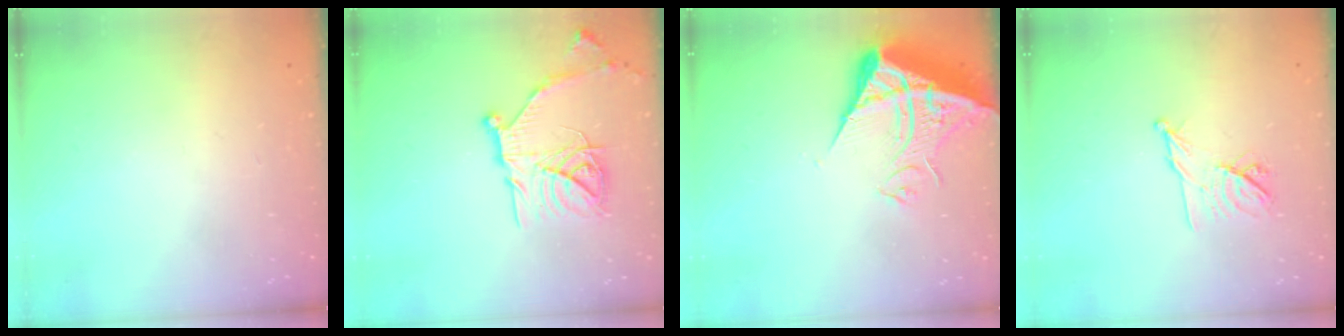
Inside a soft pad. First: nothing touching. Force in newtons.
{"total": 19.5, "press": 19.4, "slide": 1.7}
{"total": 10.6, "press": 10.5, "slide": 1.1}
{"total": 10.0, "press": 9.9, "slide": 0.9}